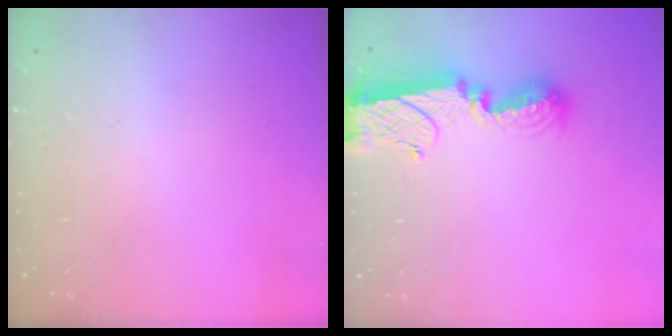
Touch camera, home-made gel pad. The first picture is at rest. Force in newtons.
{"total": 12.3, "press": 12.3, "slide": 0.8}